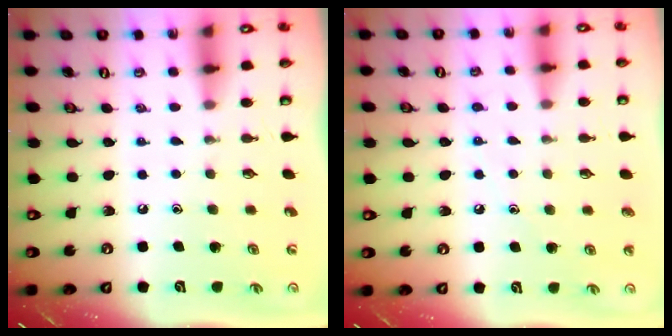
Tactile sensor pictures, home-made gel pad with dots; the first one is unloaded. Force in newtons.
{"total": 4.9, "press": 4.8, "slide": 0.5}